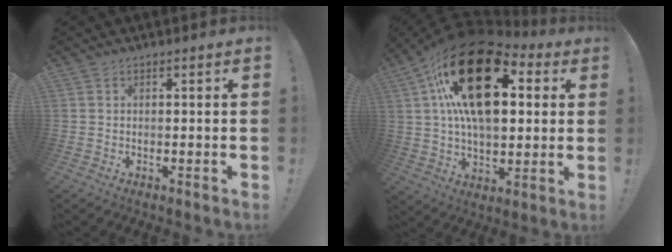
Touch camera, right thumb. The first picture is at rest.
{"total": 28.6, "force": [9.6, 15.4, 22.0], "torque": [-0.384, -0.044, 0.172]}